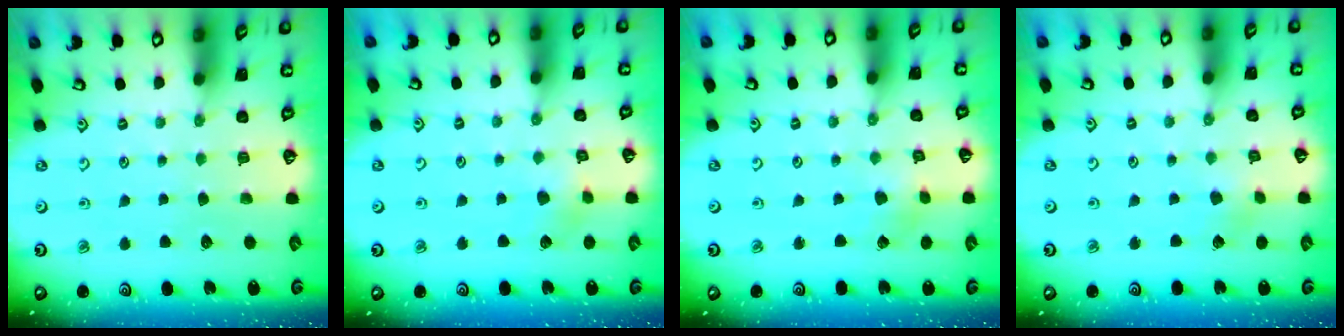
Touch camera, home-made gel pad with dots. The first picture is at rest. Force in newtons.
{"total": 4.0, "press": 4.0, "slide": 0.5}
{"total": 1.5, "press": 1.5, "slide": 0.2}
{"total": 2.3, "press": 2.3, "slide": 0.3}